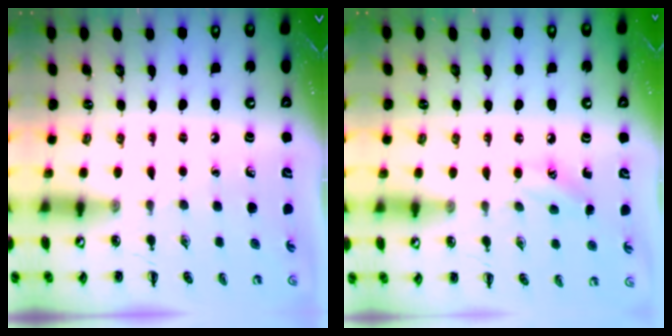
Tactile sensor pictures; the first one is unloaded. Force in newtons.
{"total": 9.0, "press": 8.8, "slide": 1.9}